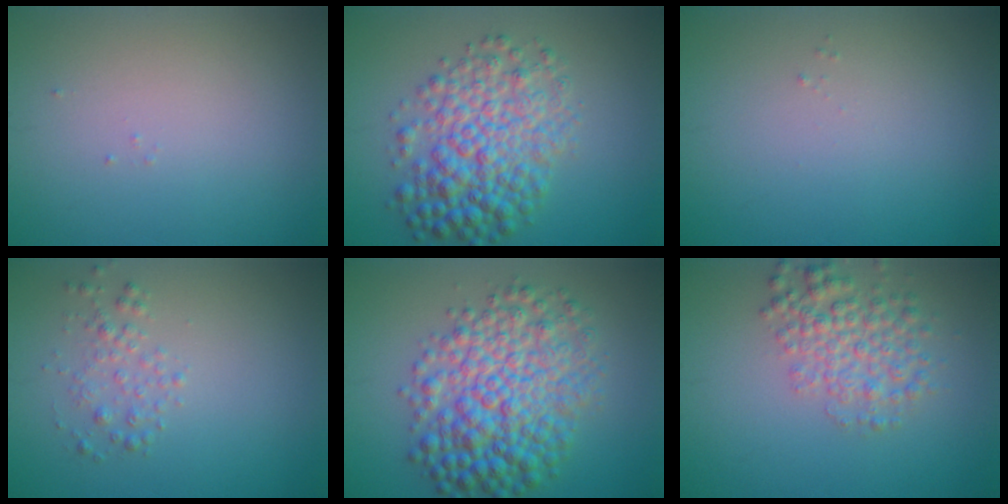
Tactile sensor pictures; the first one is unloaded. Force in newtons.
{"total": 6.7, "press": 6.7, "slide": 0.1}
{"total": 0.0}
{"total": 1.6, "press": 1.6, "slide": 0.0}
{"total": 8.4, "press": 8.4, "slide": 0.0}
{"total": 4.0, "press": 4.0, "slide": 0.2}